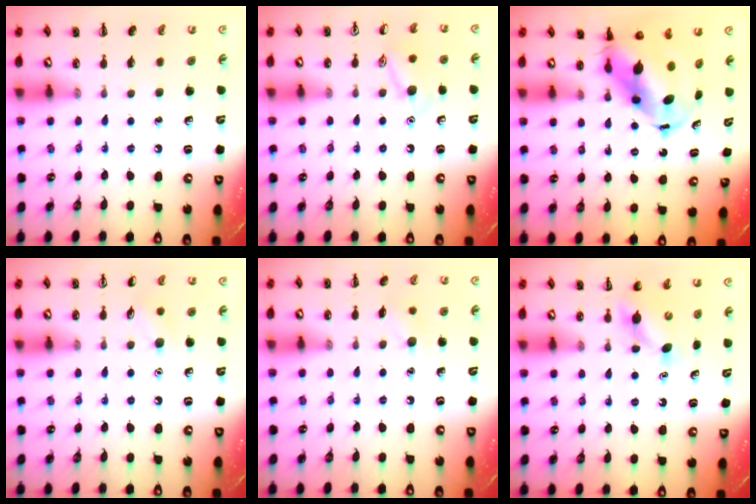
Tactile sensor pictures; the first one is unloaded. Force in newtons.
{"total": 9.9, "press": 9.9, "slide": 0.8}
{"total": 8.9, "press": 8.5, "slide": 2.5}
{"total": 5.9, "press": 5.6, "slide": 1.9}
{"total": 7.1, "press": 6.9, "slide": 1.6}
{"total": 4.3, "press": 4.1, "slide": 1.2}